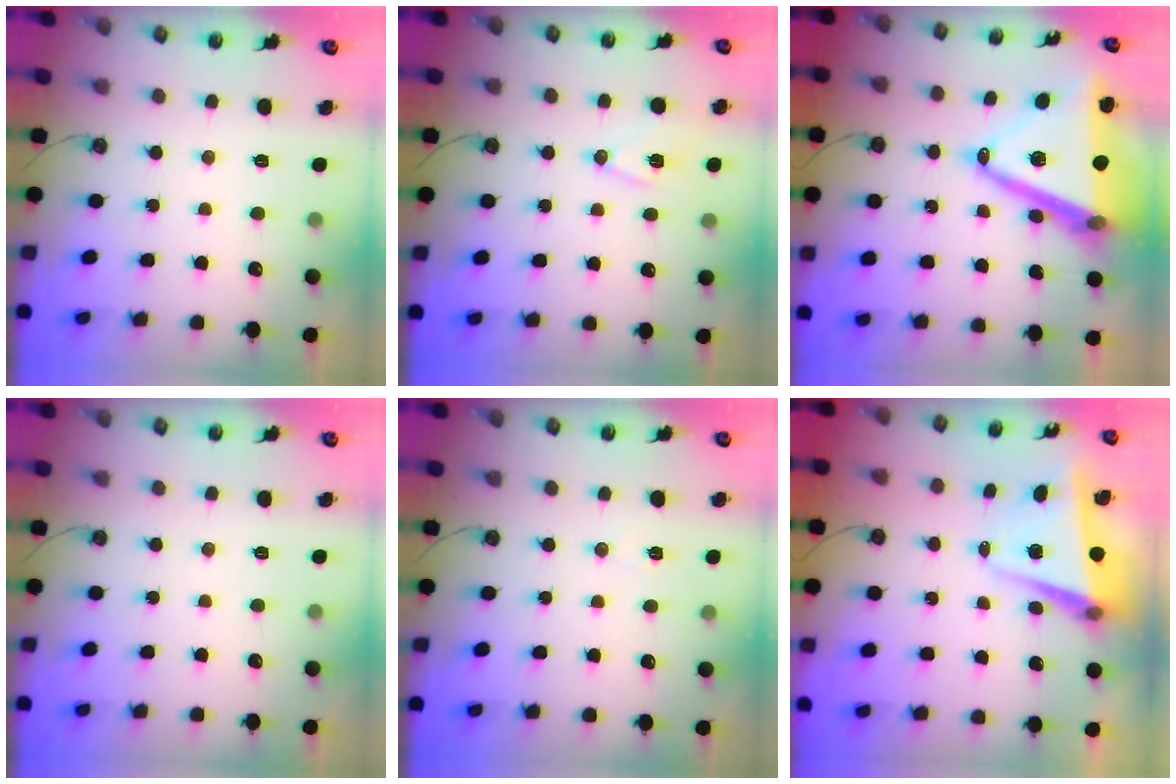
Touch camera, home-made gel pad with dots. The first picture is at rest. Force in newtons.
{"total": 8.9, "press": 8.4, "slide": 3.0}
{"total": 21.6, "press": 21.2, "slide": 3.9}
{"total": 0.0}
{"total": 5.4, "press": 3.0, "slide": 4.4}
{"total": 5.3, "press": 4.9, "slide": 2.1}